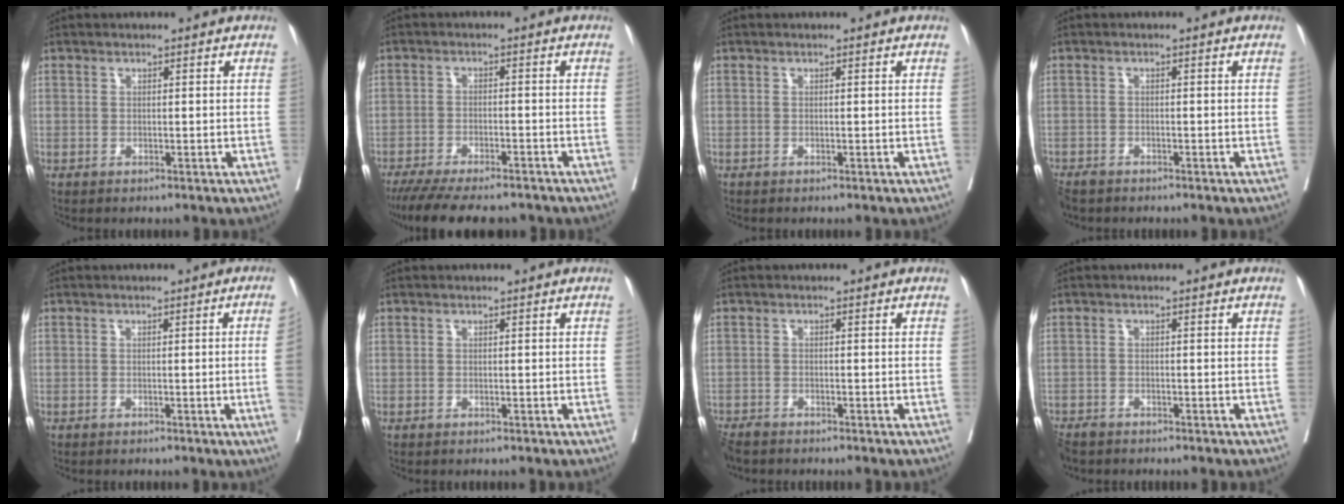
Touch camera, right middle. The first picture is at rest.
{"total": 14.2, "force": [-12.2, 3.2, 6.5], "torque": [-0.125, -0.020, -0.177]}
{"total": 0.0}
{"total": 3.5, "force": [-3.0, 1.4, 1.3], "torque": [-0.023, -0.007, -0.051]}
{"total": 3.0, "force": [-0.4, -1.1, 2.8], "torque": [-0.031, -0.005, -0.004]}
{"total": 0.0}
{"total": 3.7, "force": [-3.4, 1.1, 1.2], "torque": [-0.020, -0.010, -0.062]}
{"total": 4.1, "force": [-3.4, 1.7, 1.4], "torque": [-0.024, -0.007, -0.059]}